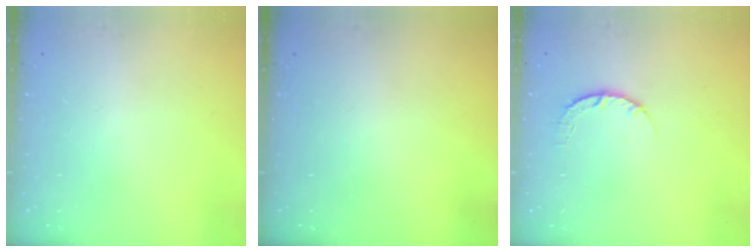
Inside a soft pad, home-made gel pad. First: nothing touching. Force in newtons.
{"total": 0.0}
{"total": 4.8, "press": 4.8, "slide": 0.6}